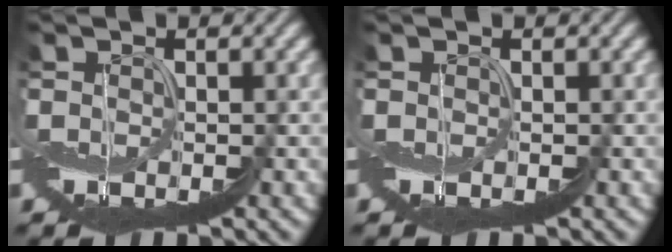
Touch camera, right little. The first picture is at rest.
{"total": 0.0}